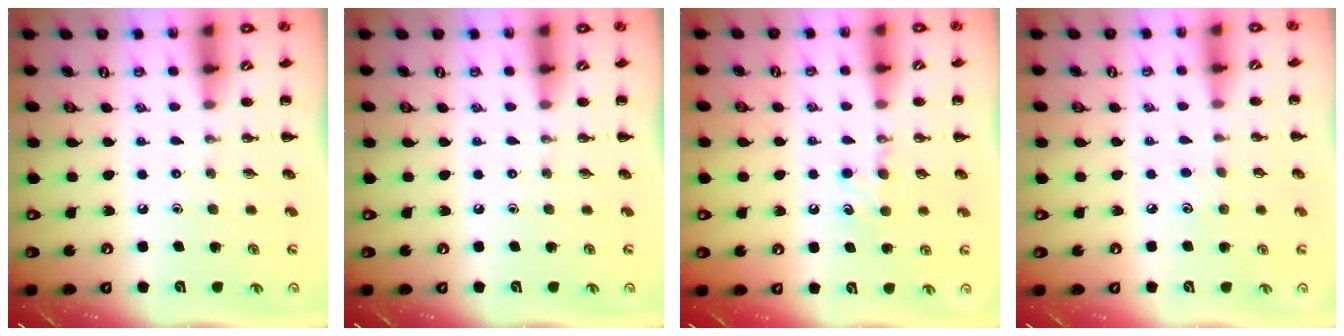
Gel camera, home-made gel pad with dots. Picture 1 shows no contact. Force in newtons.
{"total": 0.0}
{"total": 6.5, "press": 6.3, "slide": 1.7}
{"total": 4.2, "press": 4.0, "slide": 1.0}